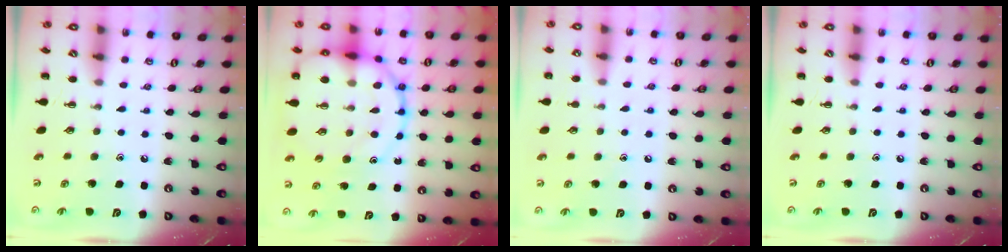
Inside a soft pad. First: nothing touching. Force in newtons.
{"total": 23.2, "press": 23.0, "slide": 3.4}
{"total": 5.7, "press": 5.4, "slide": 1.8}
{"total": 0.0}